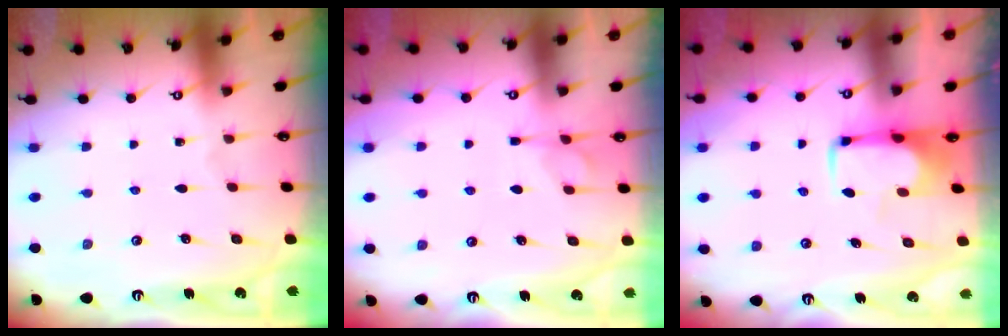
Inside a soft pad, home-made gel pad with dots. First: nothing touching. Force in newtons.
{"total": 1.3, "press": 0.4, "slide": 1.2}
{"total": 1.6, "press": 1.5, "slide": 0.4}